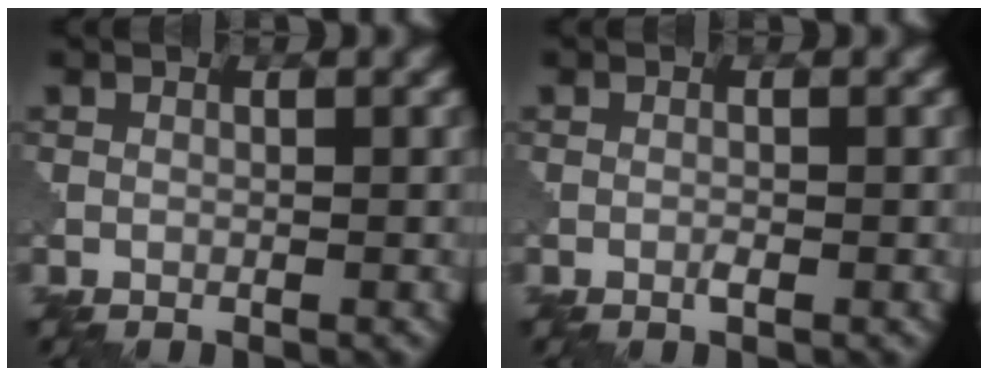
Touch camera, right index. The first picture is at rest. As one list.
[{"total": 0.6, "force": [-0.3, 0.1, 0.5], "torque": [-0.013, -0.001, -0.008]}]